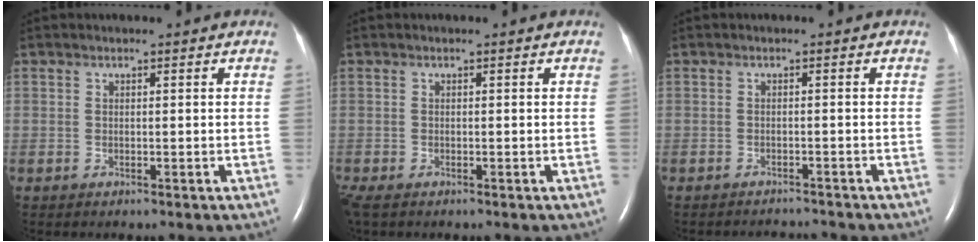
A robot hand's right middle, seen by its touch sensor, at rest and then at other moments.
{"total": 1.9, "force": [-1.4, 0.7, 1.1], "torque": [-0.027, -0.008, -0.024]}
{"total": 3.4, "force": [-3.4, -0.1, -0.2], "torque": [0.004, -0.010, -0.047]}